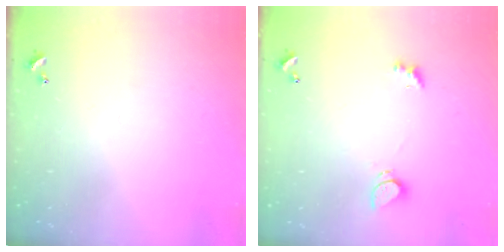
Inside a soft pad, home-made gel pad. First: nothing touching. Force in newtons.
{"total": 2.6, "press": 2.5, "slide": 0.8}